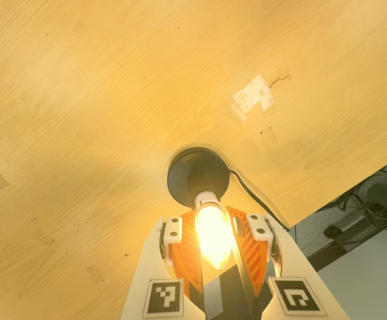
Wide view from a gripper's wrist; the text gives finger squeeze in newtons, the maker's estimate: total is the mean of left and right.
{"total": 17.3, "left": 16.6, "right": 18.1}